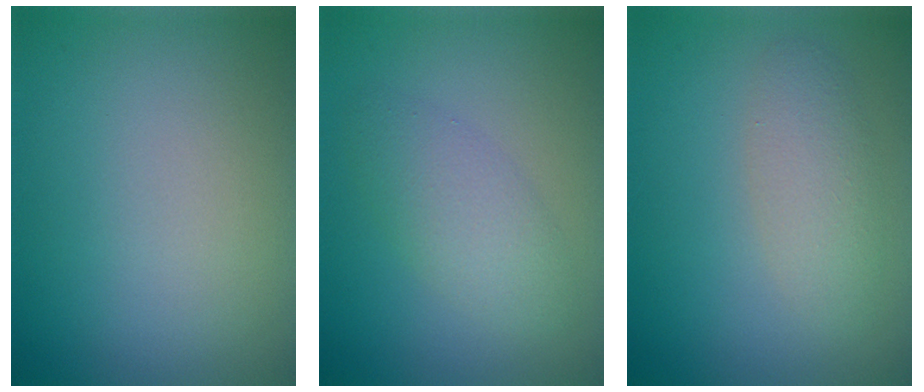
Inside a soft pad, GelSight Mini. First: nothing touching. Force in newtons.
{"total": 3.0, "press": 3.0, "slide": 0.1}
{"total": 2.4, "press": 2.4, "slide": 0.1}